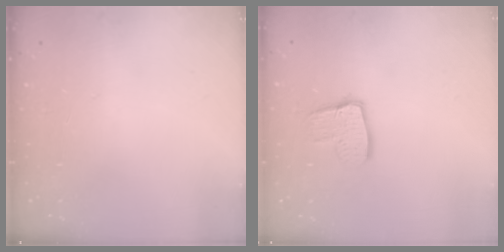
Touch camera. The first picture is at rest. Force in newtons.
{"total": 10.1, "press": 10.0, "slide": 0.8}